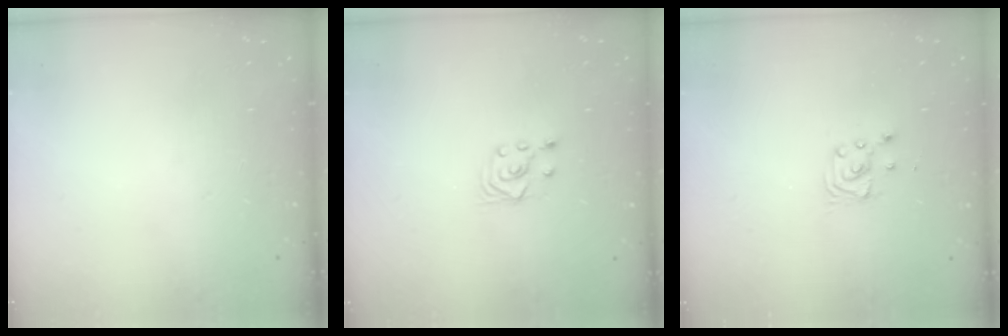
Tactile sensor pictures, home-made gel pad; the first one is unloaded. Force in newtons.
{"total": 2.6, "press": 2.5, "slide": 1.0}
{"total": 2.9, "press": 2.9, "slide": 0.4}